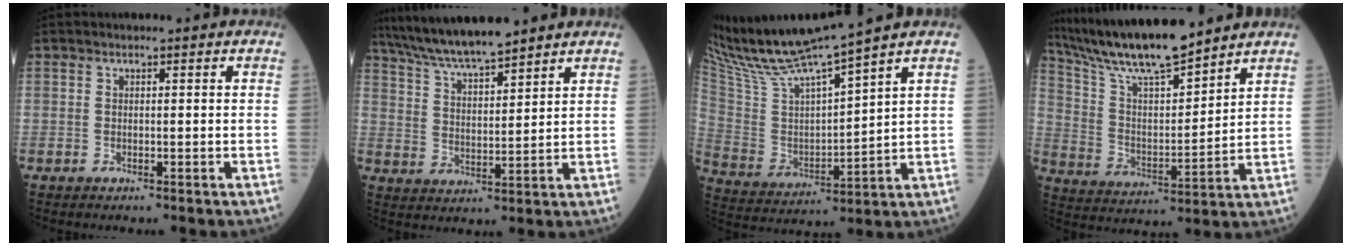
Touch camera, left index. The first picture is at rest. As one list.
[{"total": 11.4, "force": [10.0, 0.9, 5.4], "torque": [-0.101, 0.017, 0.185]}, {"total": 14.6, "force": [13.1, -1.7, 6.2], "torque": [-0.136, 0.001, 0.263]}, {"total": 15.2, "force": [13.3, 0.9, 7.2], "torque": [-0.143, 0.003, 0.249]}]